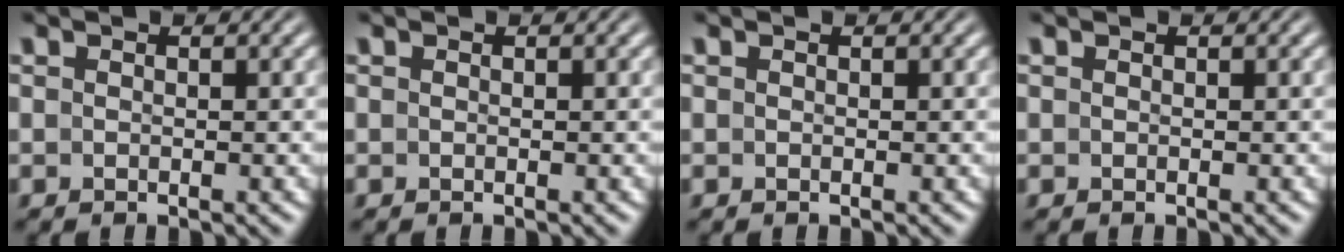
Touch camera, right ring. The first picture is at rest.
{"total": 0.0}
{"total": 0.0}
{"total": 0.0}